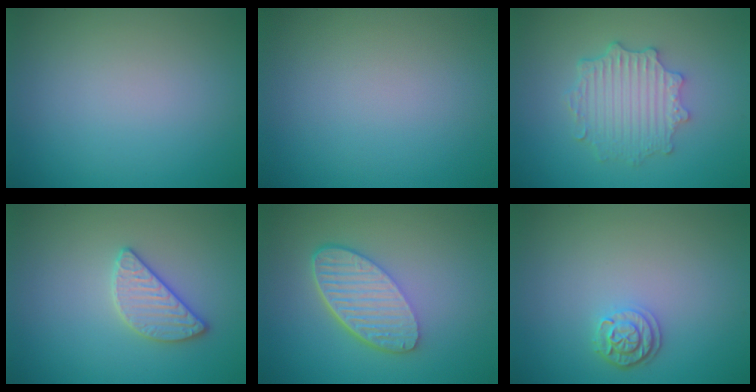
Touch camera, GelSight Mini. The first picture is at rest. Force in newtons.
{"total": 0.0}
{"total": 4.6, "press": 3.7, "slide": 2.7}
{"total": 2.6, "press": 2.6, "slide": 0.4}
{"total": 5.9, "press": 4.2, "slide": 4.1}
{"total": 2.2, "press": 1.9, "slide": 1.1}